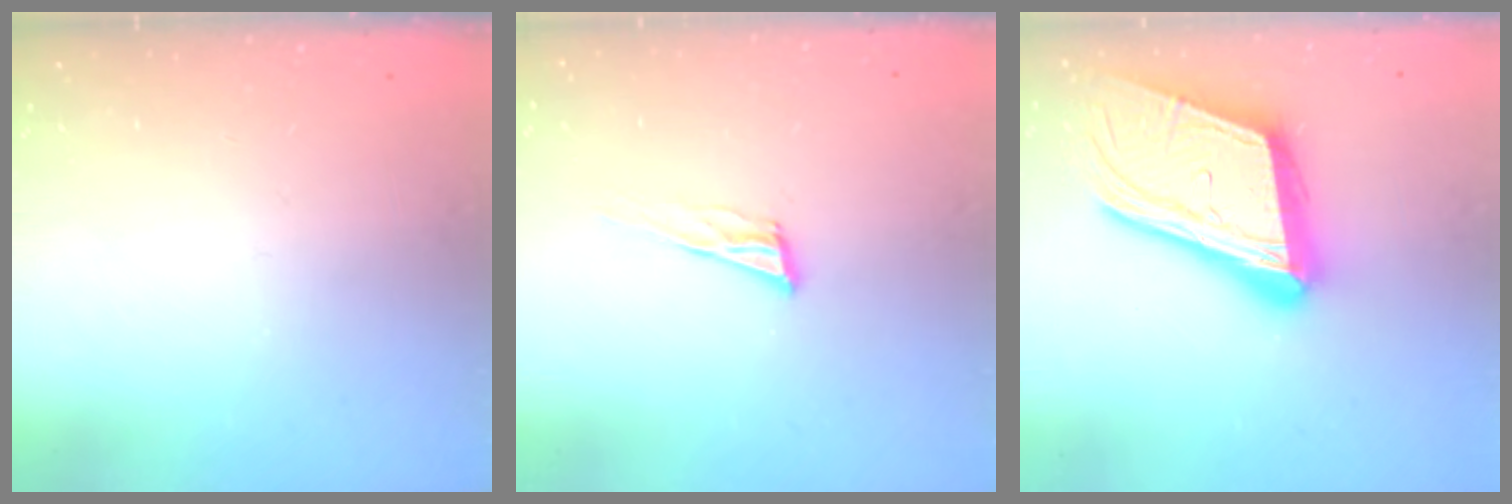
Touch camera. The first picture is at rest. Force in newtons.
{"total": 9.2, "press": 8.7, "slide": 3.0}
{"total": 25.8, "press": 25.3, "slide": 4.9}